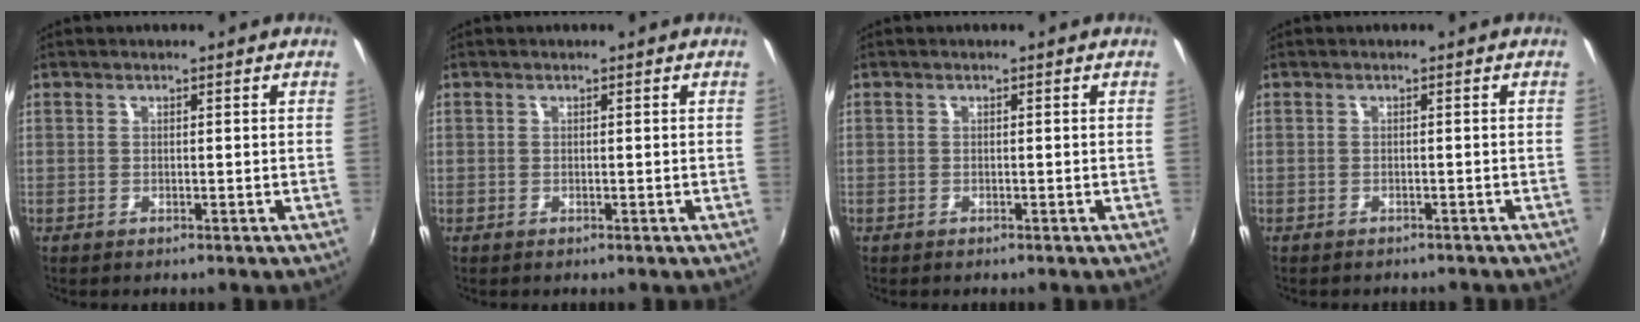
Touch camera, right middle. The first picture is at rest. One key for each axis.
{"total": 0.0}
{"total": 0.6, "fx": -0.4, "fy": 0.4, "fz": -0.1, "tx": -0.001, "ty": 0.002, "tz": -0.006}
{"total": 2.6, "fx": -2.3, "fy": 0.7, "fz": 0.8, "tx": -0.018, "ty": -0.011, "tz": -0.029}